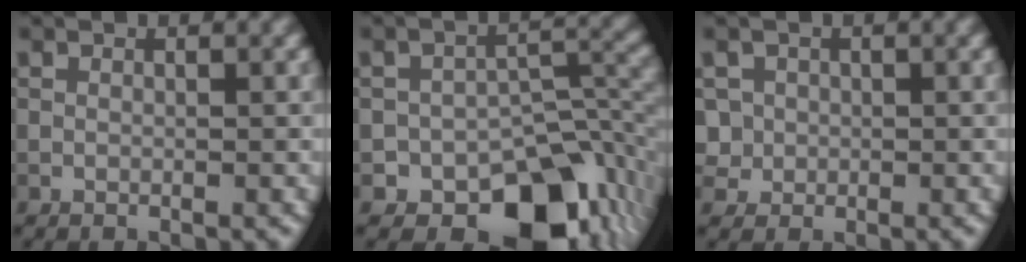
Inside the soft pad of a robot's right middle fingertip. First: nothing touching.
{"total": 10.1, "force": [-6.4, 5.7, 5.5], "torque": [-0.050, -0.011, -0.105]}
{"total": 2.3, "force": [0.2, 2.2, 0.3], "torque": [-0.006, 0.003, 0.011]}